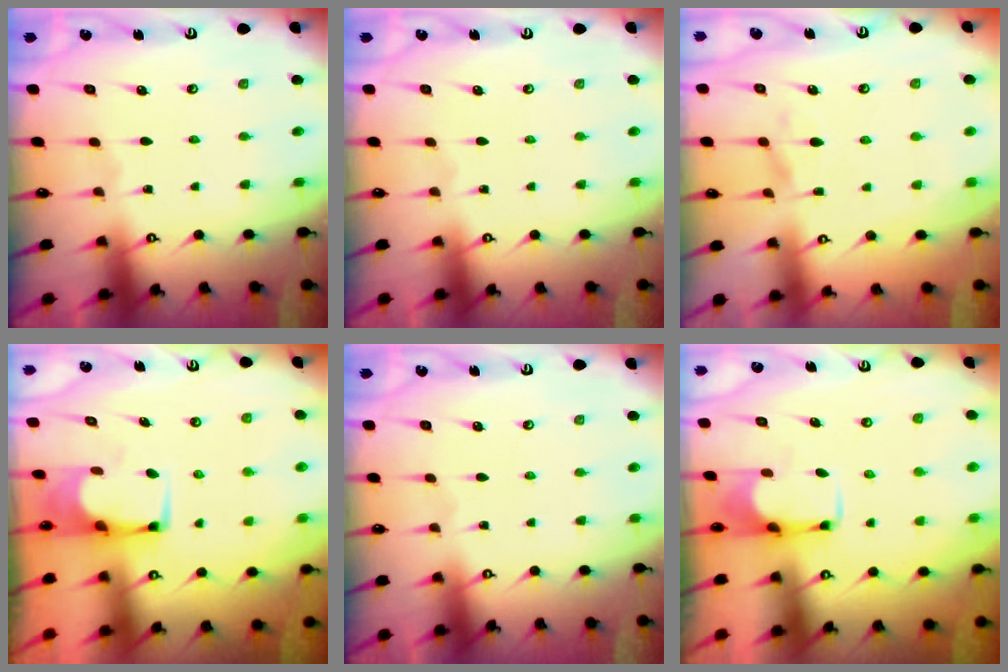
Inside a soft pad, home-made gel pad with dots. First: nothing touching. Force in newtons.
{"total": 0.0}
{"total": 1.2, "press": 0.8, "slide": 0.9}
{"total": 2.2, "press": 2.2, "slide": 0.1}
{"total": 0.0}
{"total": 2.8, "press": 2.6, "slide": 1.1}